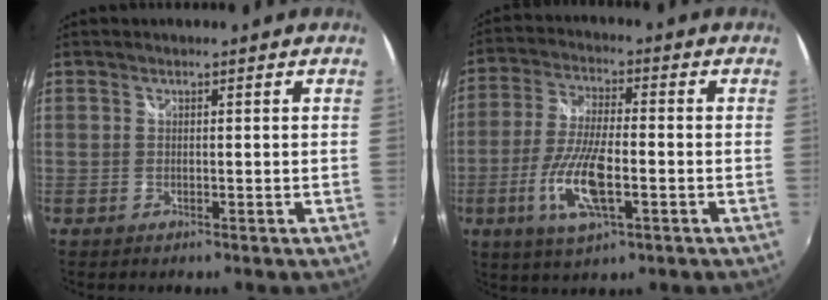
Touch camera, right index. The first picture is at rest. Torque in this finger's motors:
{"motor_torque": [0.45, -0.26, 0.20, 0.16]}